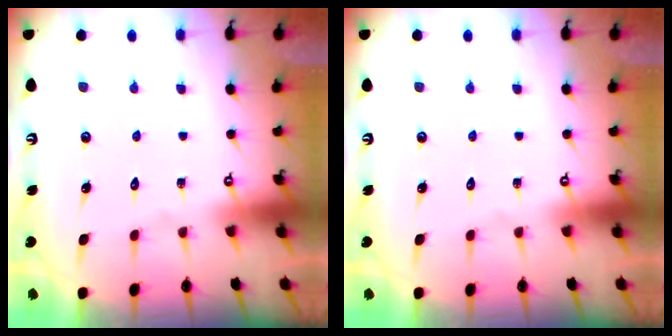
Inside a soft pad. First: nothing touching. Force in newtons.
{"total": 0.0}